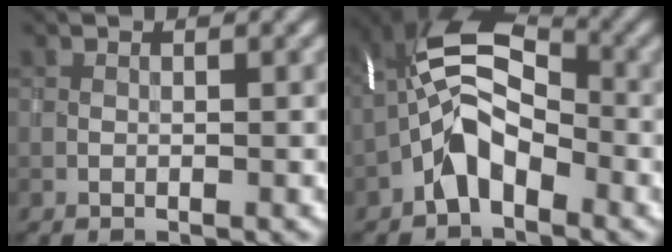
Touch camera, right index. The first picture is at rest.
{"total": 6.7, "force": [-2.4, 3.7, 5.0], "torque": [-0.101, 0.018, -0.058]}